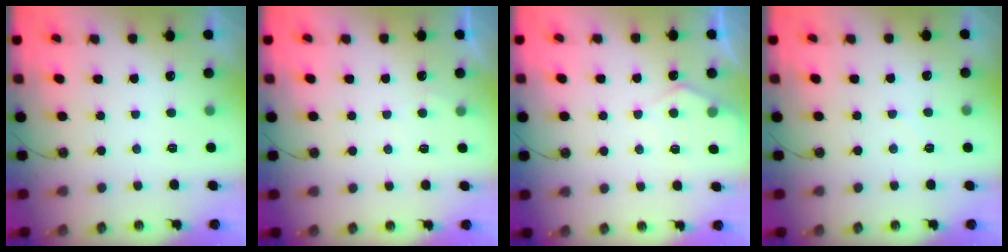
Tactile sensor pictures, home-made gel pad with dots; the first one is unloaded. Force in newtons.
{"total": 2.3, "press": 2.2, "slide": 0.3}
{"total": 5.3, "press": 5.2, "slide": 0.7}
{"total": 4.1, "press": 4.1, "slide": 0.6}